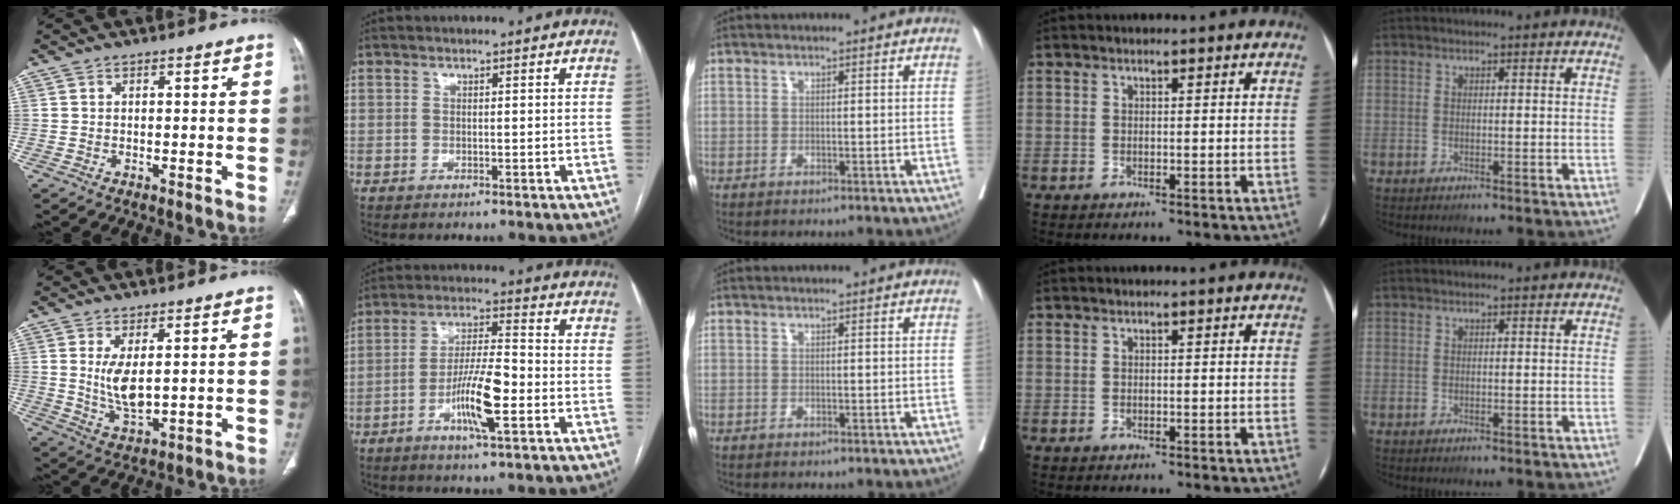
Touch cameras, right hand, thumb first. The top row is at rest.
{"thumb": {"total": 6.5, "force": [1.1, 2.7, 5.8], "torque": [-0.112, -0.022, 0.034]}, "index": {"total": 9.7, "force": [-3.4, 1.1, 9.0], "torque": [-0.168, -0.001, -0.063]}}